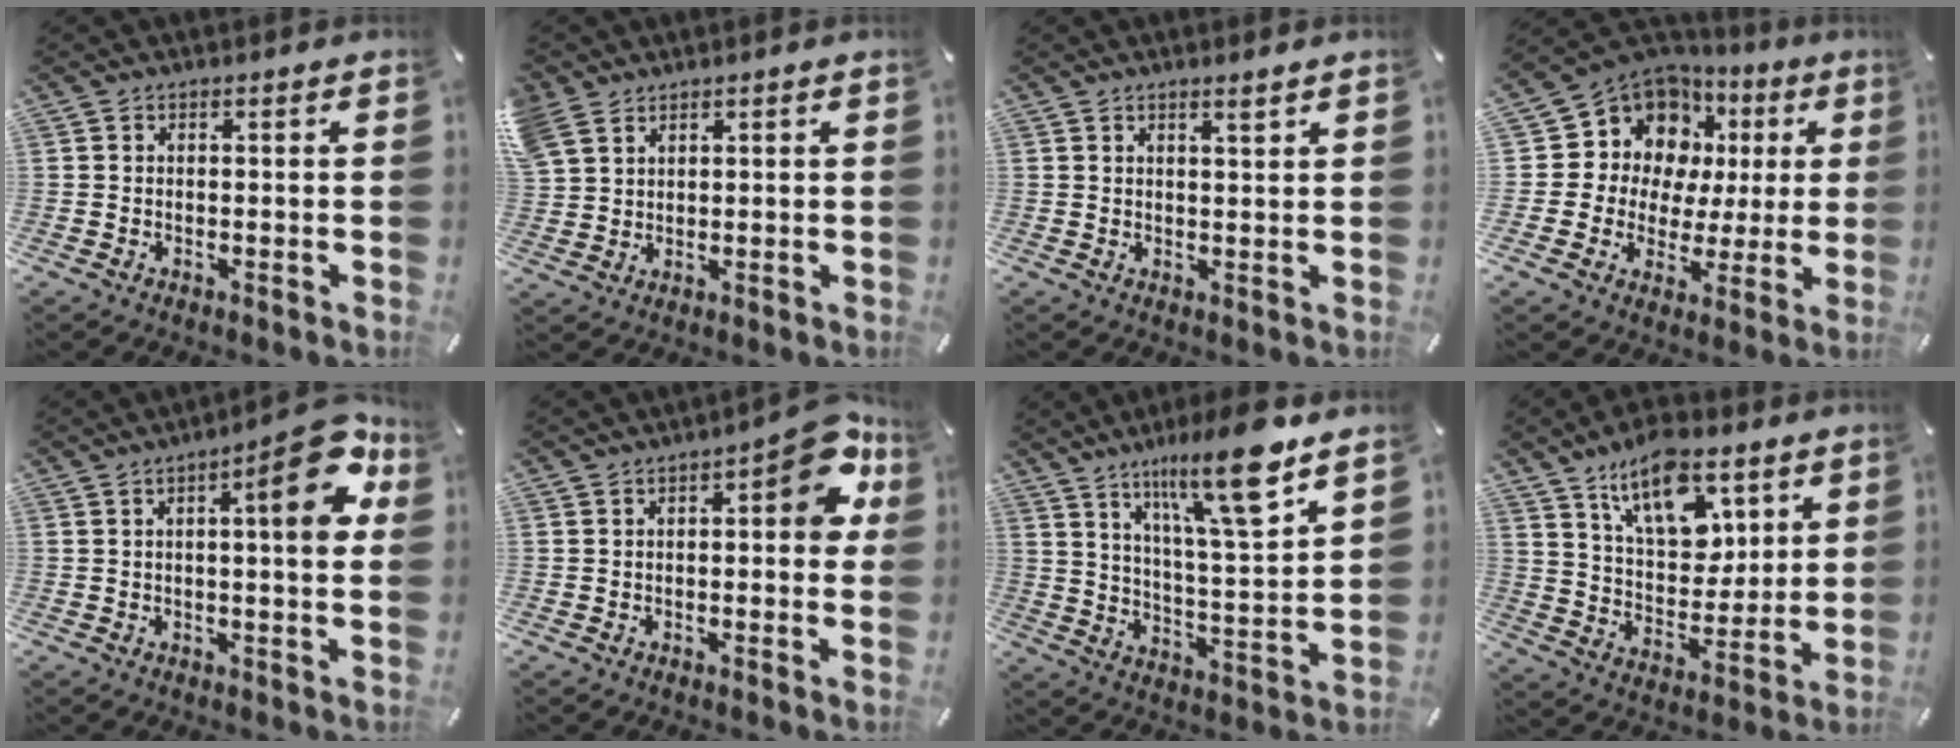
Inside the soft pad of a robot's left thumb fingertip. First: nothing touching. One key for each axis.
{"total": 5.6, "fx": 3.6, "fy": 3.9, "fz": 1.9, "tx": -0.062, "ty": -0.007, "tz": 0.068}
{"total": 2.2, "fx": 1.8, "fy": 0.1, "fz": 1.3, "tx": -0.027, "ty": -0.005, "tz": 0.031}
{"total": 11.9, "fx": 6.2, "fy": 9.7, "fz": 2.8, "tx": -0.067, "ty": -0.054, "tz": 0.122}
{"total": 13.3, "fx": 4.4, "fy": 3.4, "fz": 12.1, "tx": -0.143, "ty": -0.030, "tz": 0.057}
{"total": 10.8, "fx": 2.8, "fy": 4.6, "fz": 9.4, "tx": -0.099, "ty": -0.023, "tz": 0.043}
{"total": 16.7, "fx": 11.6, "fy": 3.1, "fz": 11.6, "tx": -0.202, "ty": -0.059, "tz": 0.184}
{"total": 15.9, "fx": 9.4, "fy": 9.1, "fz": 9.1, "tx": -0.141, "ty": -0.042, "tz": 0.167}